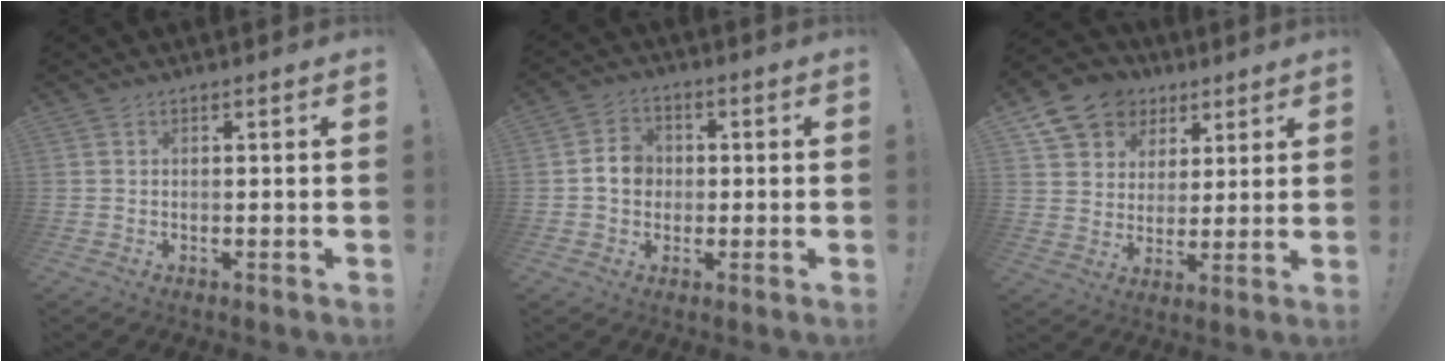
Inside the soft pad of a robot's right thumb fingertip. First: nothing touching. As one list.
[{"total": 5.8, "force": [-0.1, 5.2, 2.7], "torque": [-0.036, 0.011, -0.001]}, {"total": 13.0, "force": [7.4, 9.8, 4.3], "torque": [-0.070, -0.041, 0.145]}]